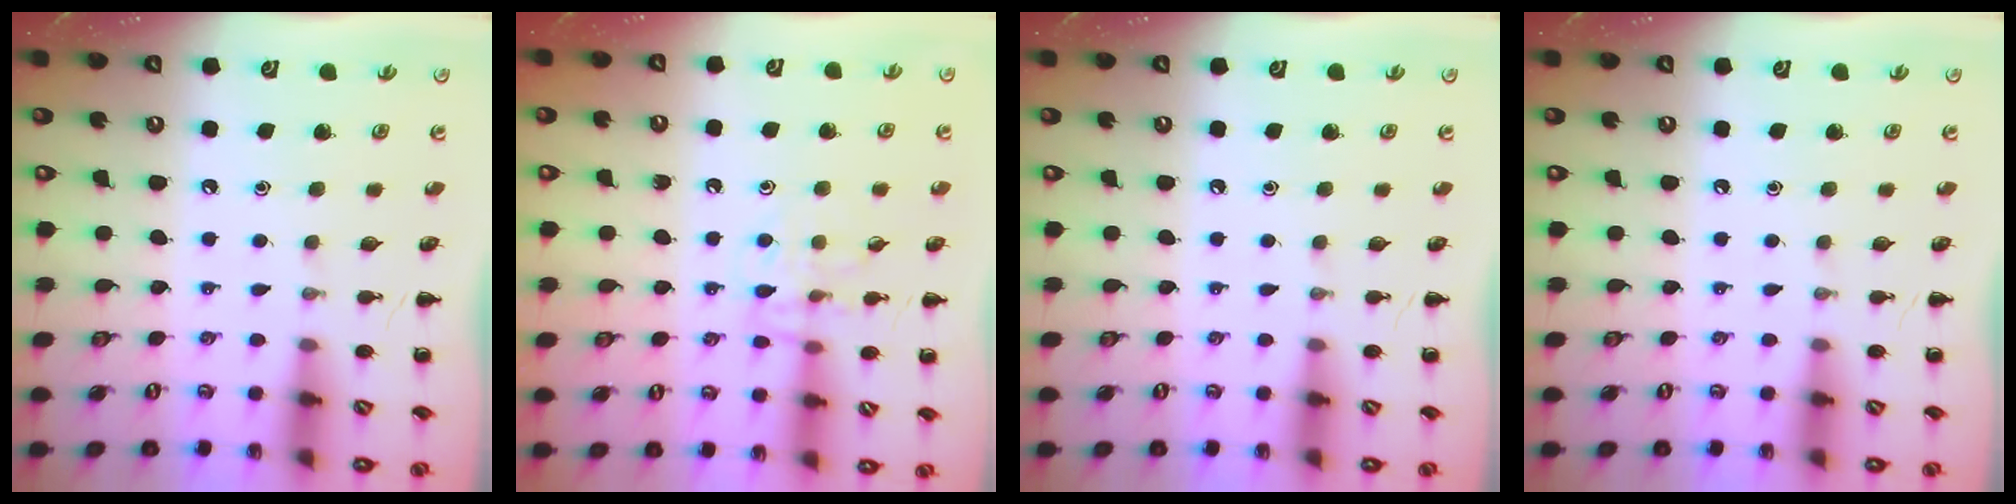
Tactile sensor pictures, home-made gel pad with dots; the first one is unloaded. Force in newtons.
{"total": 9.8, "press": 9.8, "slide": 1.1}
{"total": 0.0}
{"total": 0.0}